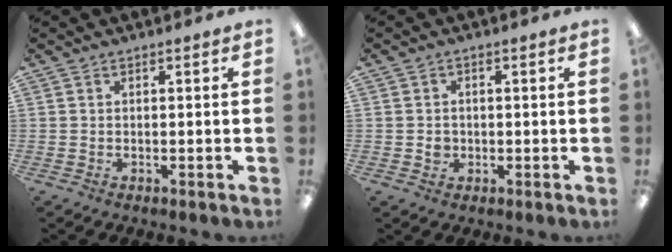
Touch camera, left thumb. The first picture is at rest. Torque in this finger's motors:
{"motor_torque": [-0.08, 0.08, 0.03, -0.05, 0.04]}